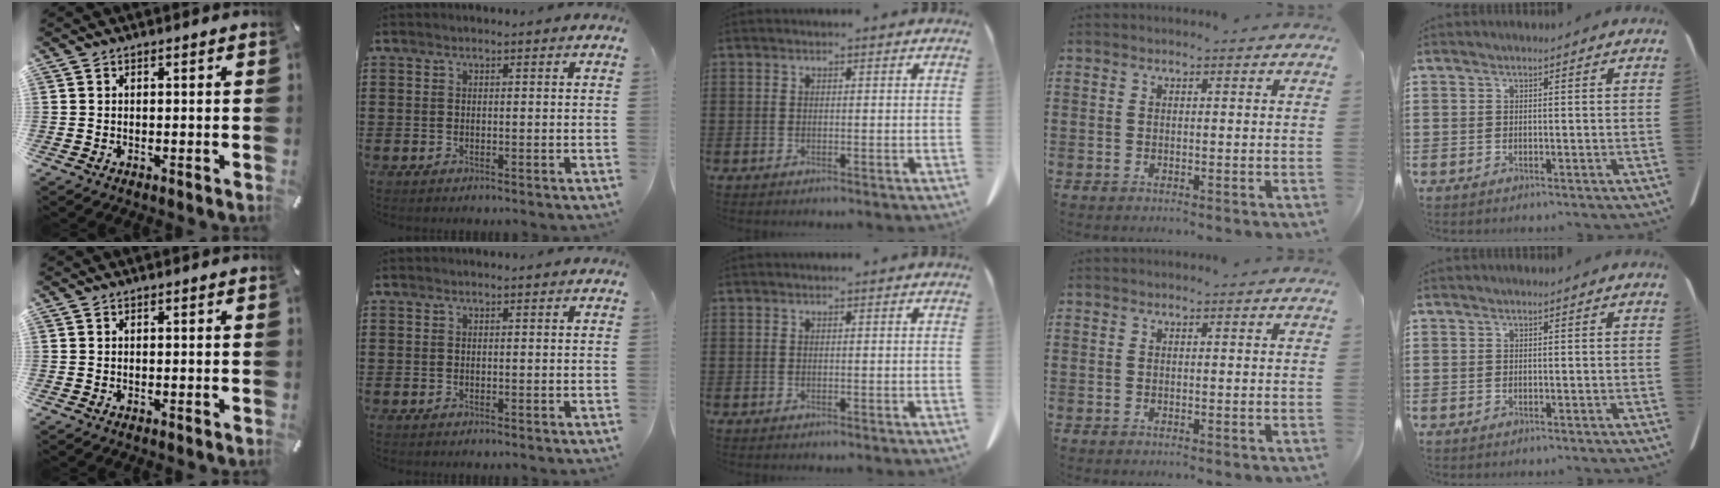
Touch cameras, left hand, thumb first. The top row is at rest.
{}